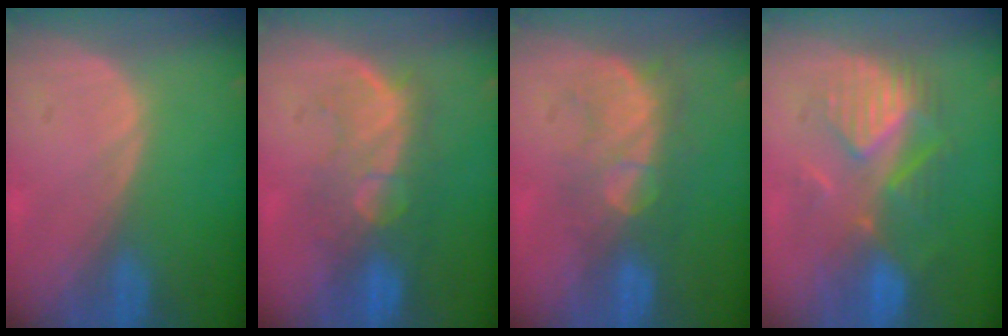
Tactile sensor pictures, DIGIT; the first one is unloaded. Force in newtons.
{"total": 9.0, "press": 8.3, "slide": 3.4}
{"total": 8.3, "press": 7.6, "slide": 3.3}
{"total": 8.5, "press": 8.5, "slide": 0.8}